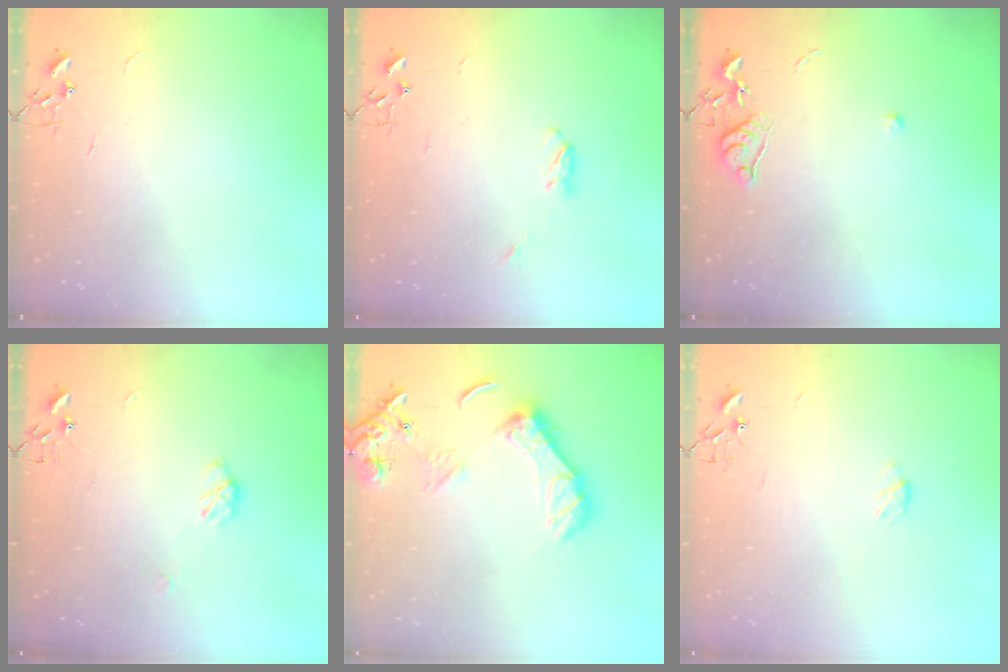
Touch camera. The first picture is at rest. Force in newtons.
{"total": 4.0, "press": 3.9, "slide": 0.6}
{"total": 5.5, "press": 5.4, "slide": 0.8}
{"total": 5.0, "press": 4.9, "slide": 0.5}
{"total": 13.9, "press": 13.8, "slide": 1.6}
{"total": 3.3, "press": 3.2, "slide": 0.4}